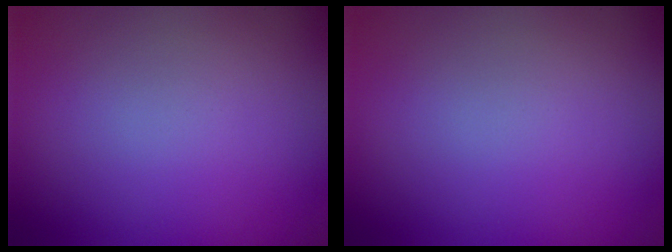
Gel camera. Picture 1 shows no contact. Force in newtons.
{"total": 0.0}